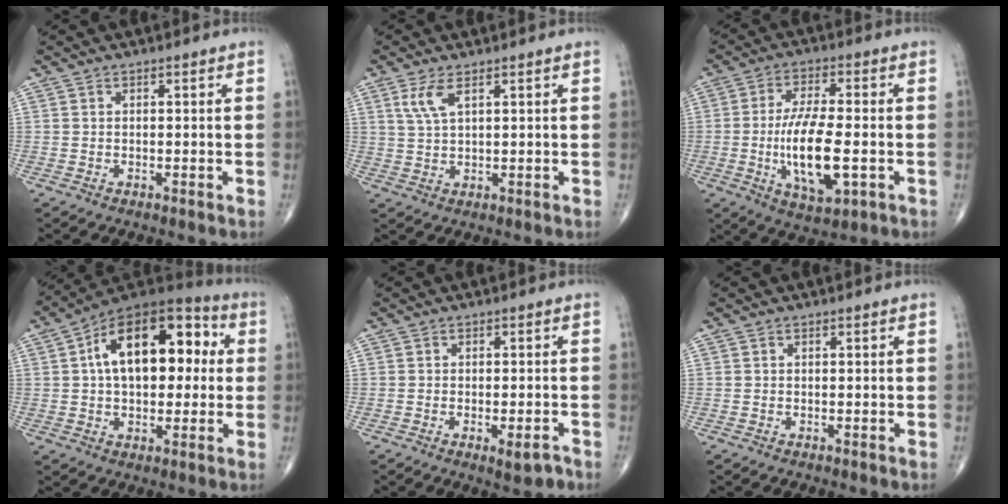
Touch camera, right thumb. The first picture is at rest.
{"total": 4.1, "force": [2.1, 1.3, 3.3], "torque": [-0.075, -0.001, 0.050]}
{"total": 13.1, "force": [-2.4, 4.4, 12.1], "torque": [-0.224, -0.002, -0.038]}
{"total": 20.4, "force": [3.5, 11.6, 16.5], "torque": [-0.220, 0.033, 0.042]}
{"total": 3.7, "force": [-1.8, 1.2, 3.0], "torque": [-0.034, 0.006, -0.018]}
{"total": 0.0}